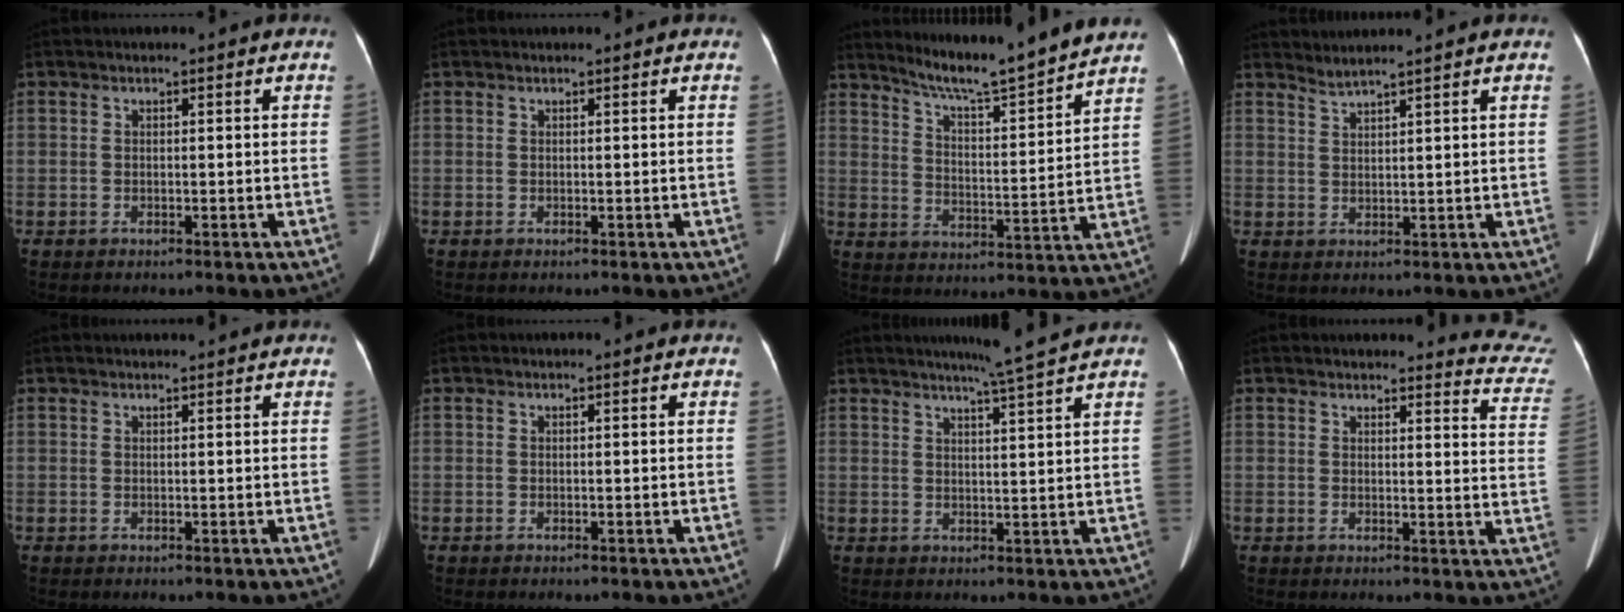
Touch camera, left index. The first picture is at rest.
{"total": 0.8, "force": [0.8, 0.1, 0.1], "torque": [-0.008, 0.012, 0.010]}
{"total": 13.0, "force": [12.2, -1.4, 4.5], "torque": [-0.082, -0.015, 0.184]}
{"total": 2.9, "force": [2.7, -1.0, 0.6], "torque": [-0.017, 0.006, 0.051]}
{"total": 2.5, "force": [2.4, 0.0, 0.8], "torque": [-0.009, 0.018, 0.033]}
{"total": 0.0}
{"total": 6.3, "force": [5.4, -1.6, 2.8], "torque": [-0.046, -0.007, 0.075]}
{"total": 10.9, "force": [10.9, 0.8, 0.4], "torque": [0.028, -0.081, 0.082]}